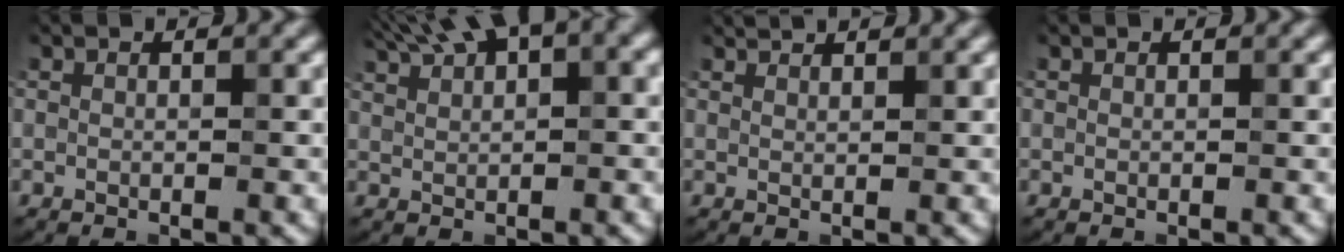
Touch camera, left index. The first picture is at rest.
{"total": 6.9, "force": [4.9, 1.6, 4.5], "torque": [-0.084, 0.024, 0.086]}
{"total": 1.8, "force": [1.7, 0.1, 0.4], "torque": [-0.007, 0.002, 0.020]}
{"total": 0.0}